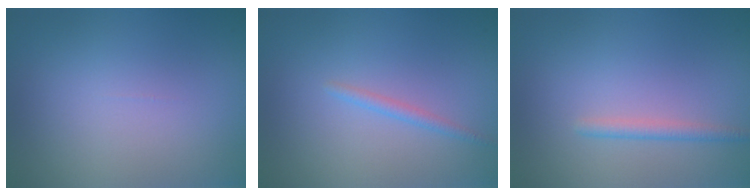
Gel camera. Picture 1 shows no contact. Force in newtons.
{"total": 1.1, "press": 1.1, "slide": 0.0}
{"total": 1.4, "press": 1.4, "slide": 0.2}